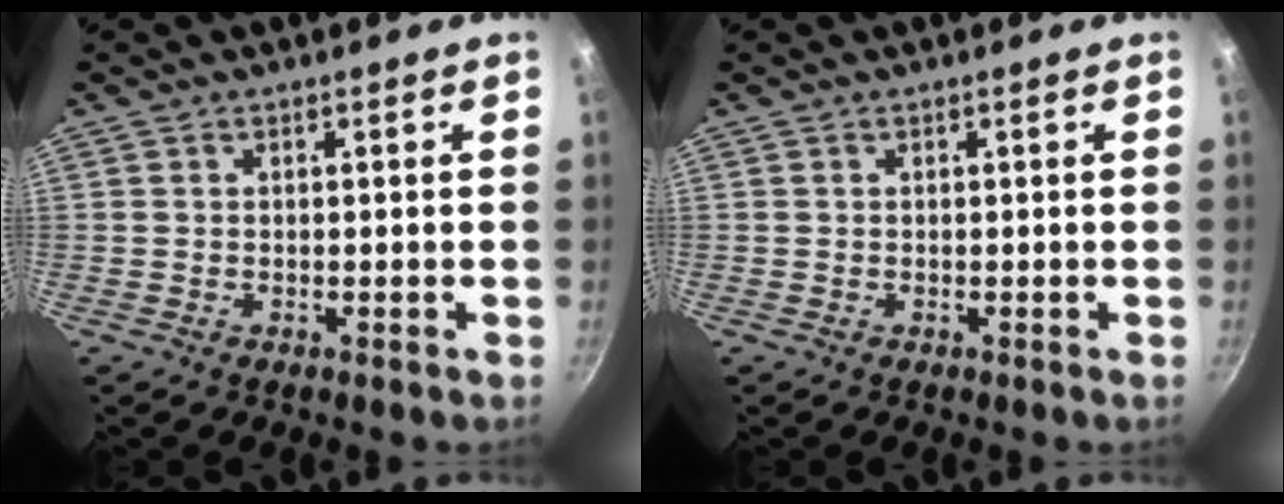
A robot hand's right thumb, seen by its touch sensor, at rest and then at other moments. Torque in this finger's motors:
{"motor_torque": [-0.11, 0.32, -0.30, 0.17, 0.00]}